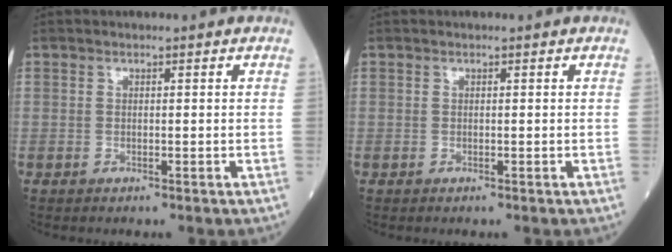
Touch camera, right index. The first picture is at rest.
{"total": 0.0}